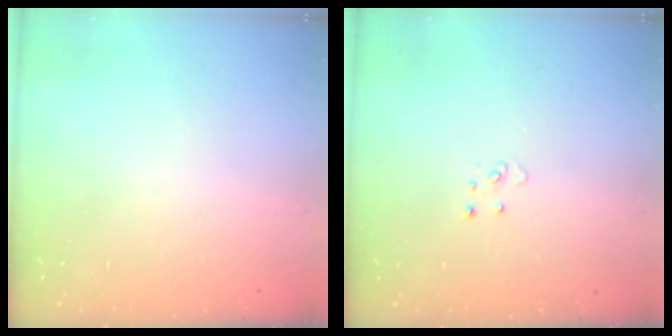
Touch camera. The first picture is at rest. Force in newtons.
{"total": 3.7, "press": 3.7, "slide": 0.3}